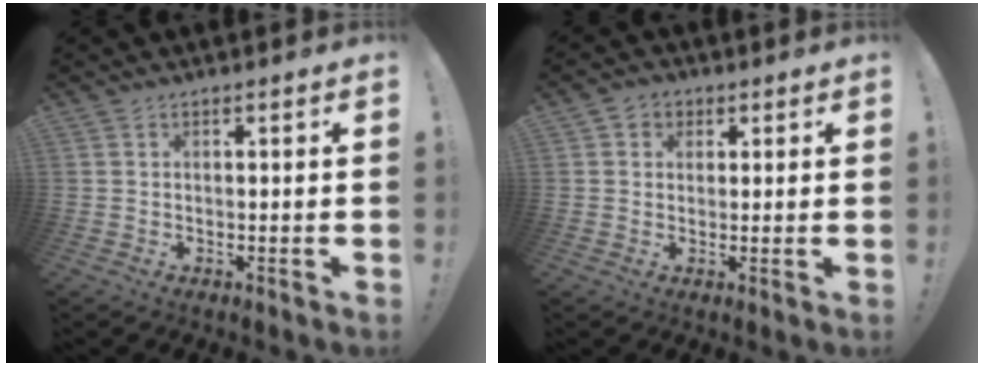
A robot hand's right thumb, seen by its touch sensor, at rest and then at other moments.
{"total": 3.3, "force": [0.8, 3.1, 0.9], "torque": [-0.015, 0.002, 0.015]}